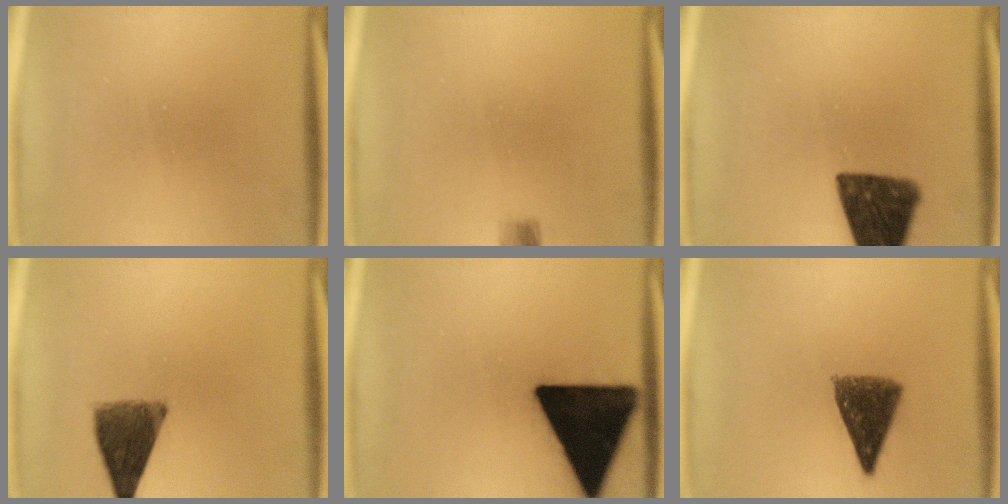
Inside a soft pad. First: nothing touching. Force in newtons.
{"total": 1.6}
{"total": 15.2}
{"total": 8.7}
{"total": 22.0}
{"total": 7.0}